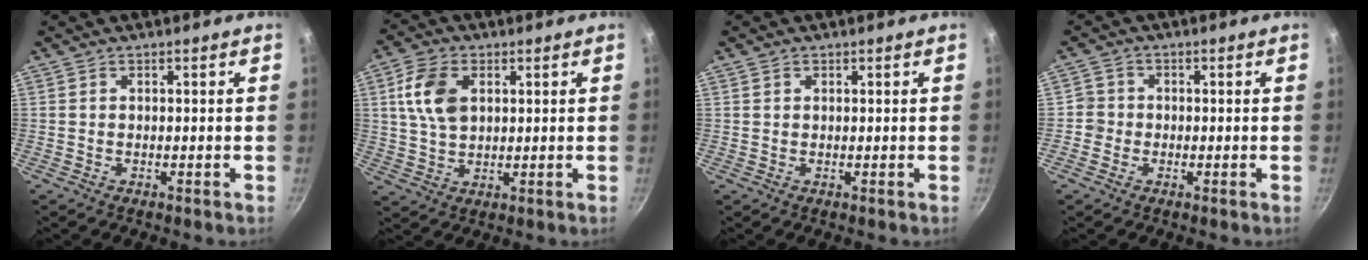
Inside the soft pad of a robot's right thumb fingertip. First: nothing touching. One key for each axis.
{"total": 8.9, "fx": 2.5, "fy": 5.8, "fz": 6.3, "tx": -0.112, "ty": 0.000, "tz": 0.047}
{"total": 0.8, "fx": 0.4, "fy": 0.6, "fz": 0.3, "tx": -0.003, "ty": 0.002, "tz": 0.007}
{"total": 2.7, "fx": -0.7, "fy": 2.6, "fz": 0.4, "tx": 0.014, "ty": 0.009, "tz": -0.018}